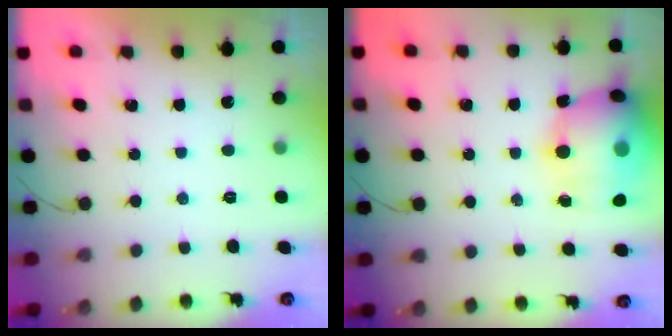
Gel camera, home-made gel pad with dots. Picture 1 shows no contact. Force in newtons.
{"total": 18.9, "press": 18.7, "slide": 3.1}